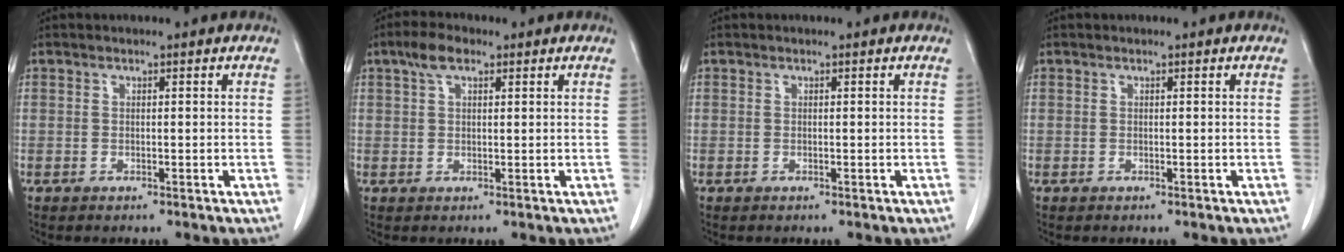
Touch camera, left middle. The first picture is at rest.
{"total": 3.6, "force": [2.1, 1.5, 2.4], "torque": [-0.051, 0.012, 0.040]}
{"total": 0.0}
{"total": 0.0}